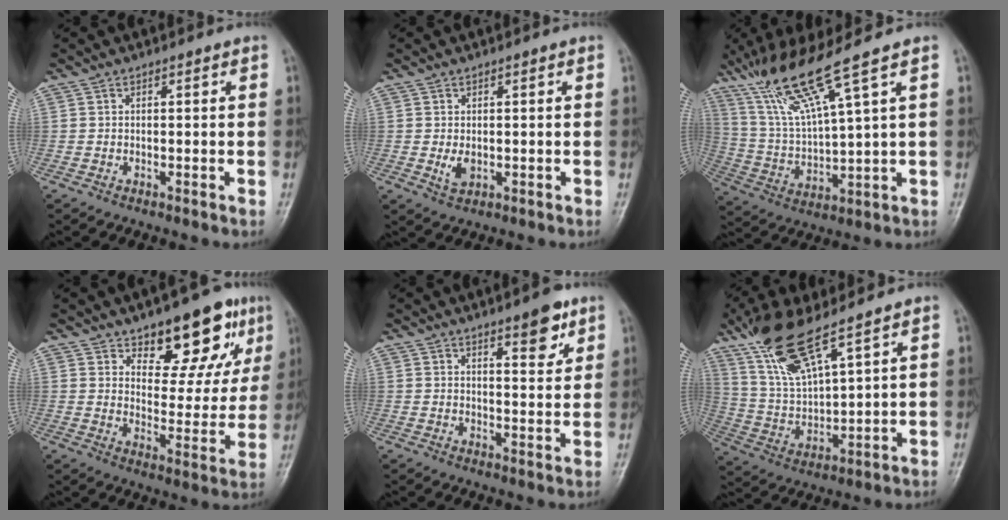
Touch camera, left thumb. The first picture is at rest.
{"total": 2.6, "force": [-0.1, 1.8, 1.9], "torque": [-0.026, -0.008, 0.003]}
{"total": 15.0, "force": [9.4, 0.5, 11.6], "torque": [-0.228, -0.038, 0.187]}
{"total": 14.9, "force": [9.4, 6.8, 9.3], "torque": [-0.064, -0.057, 0.137]}
{"total": 6.4, "force": [4.0, 2.0, 4.5], "torque": [-0.047, -0.024, 0.054]}
{"total": 13.7, "force": [9.3, 3.0, 9.6], "torque": [-0.190, -0.042, 0.200]}